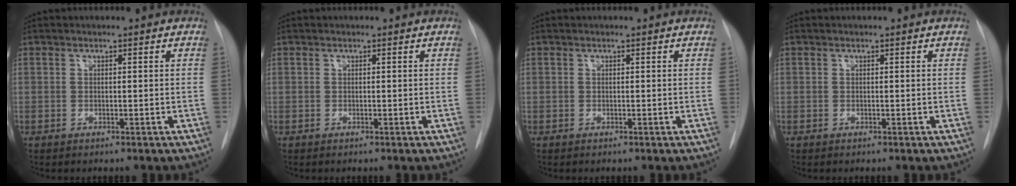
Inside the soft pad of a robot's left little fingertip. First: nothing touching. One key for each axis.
{"total": 0.0}
{"total": 0.0}
{"total": 0.0}